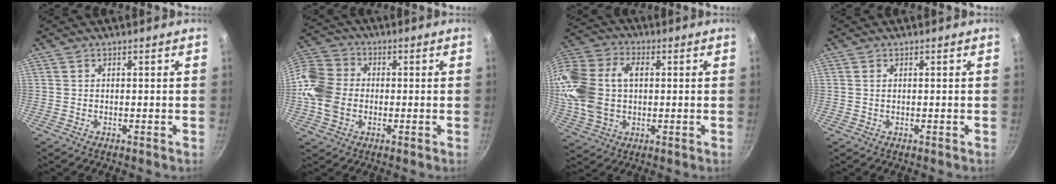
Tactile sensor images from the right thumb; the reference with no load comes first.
{"total": 12.6, "force": [-1.3, 10.2, 7.2], "torque": [-0.130, 0.019, -0.044]}
{"total": 17.9, "force": [1.4, 12.5, 12.8], "torque": [-0.253, 0.028, 0.023]}
{"total": 0.5, "force": [0.2, 0.2, 0.4], "torque": [-0.008, 0.001, 0.003]}